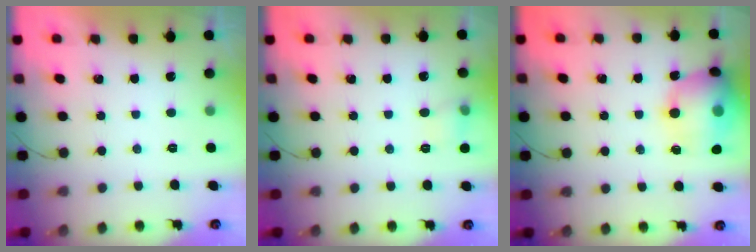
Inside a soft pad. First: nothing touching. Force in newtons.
{"total": 6.2, "press": 5.9, "slide": 2.0}
{"total": 15.2, "press": 15.0, "slide": 2.7}